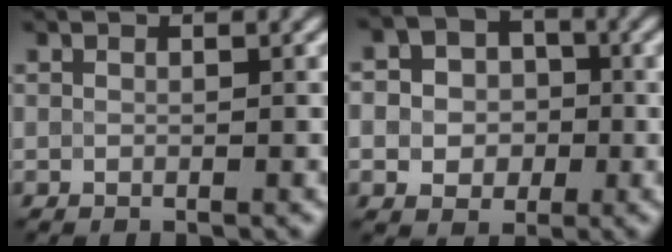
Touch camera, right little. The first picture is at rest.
{"total": 5.2, "force": [-0.6, 4.7, 2.3], "torque": [-0.026, 0.004, -0.017]}